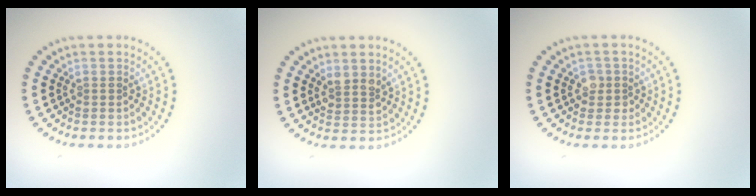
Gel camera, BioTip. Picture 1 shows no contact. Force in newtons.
{"total": 1.8, "press": 1.5, "slide": 1.1}
{"total": 1.6, "press": 1.4, "slide": 0.8}